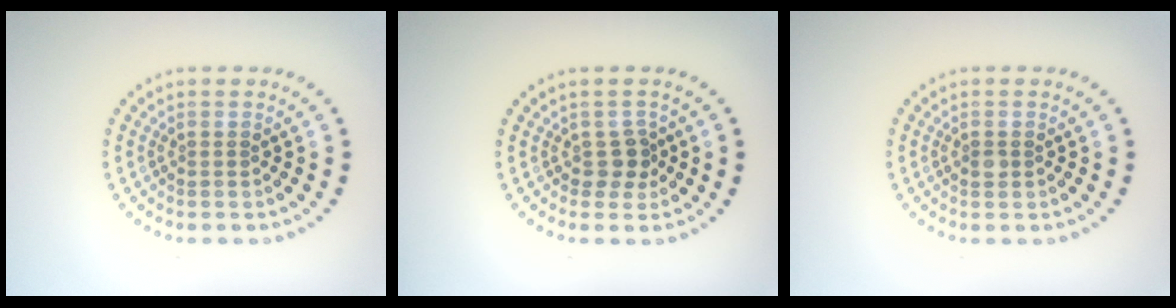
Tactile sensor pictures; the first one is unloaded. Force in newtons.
{"total": 1.7, "press": 1.4, "slide": 0.9}
{"total": 1.0, "press": 1.0, "slide": 0.2}